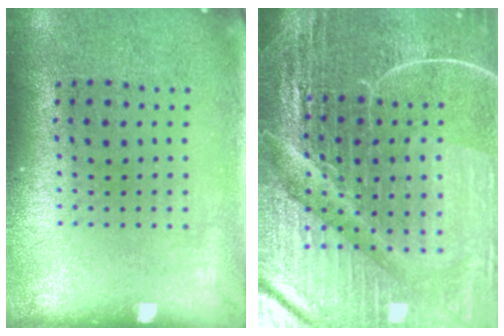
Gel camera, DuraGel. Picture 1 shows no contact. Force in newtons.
{"total": 6.9, "press": 6.1, "slide": 3.3}